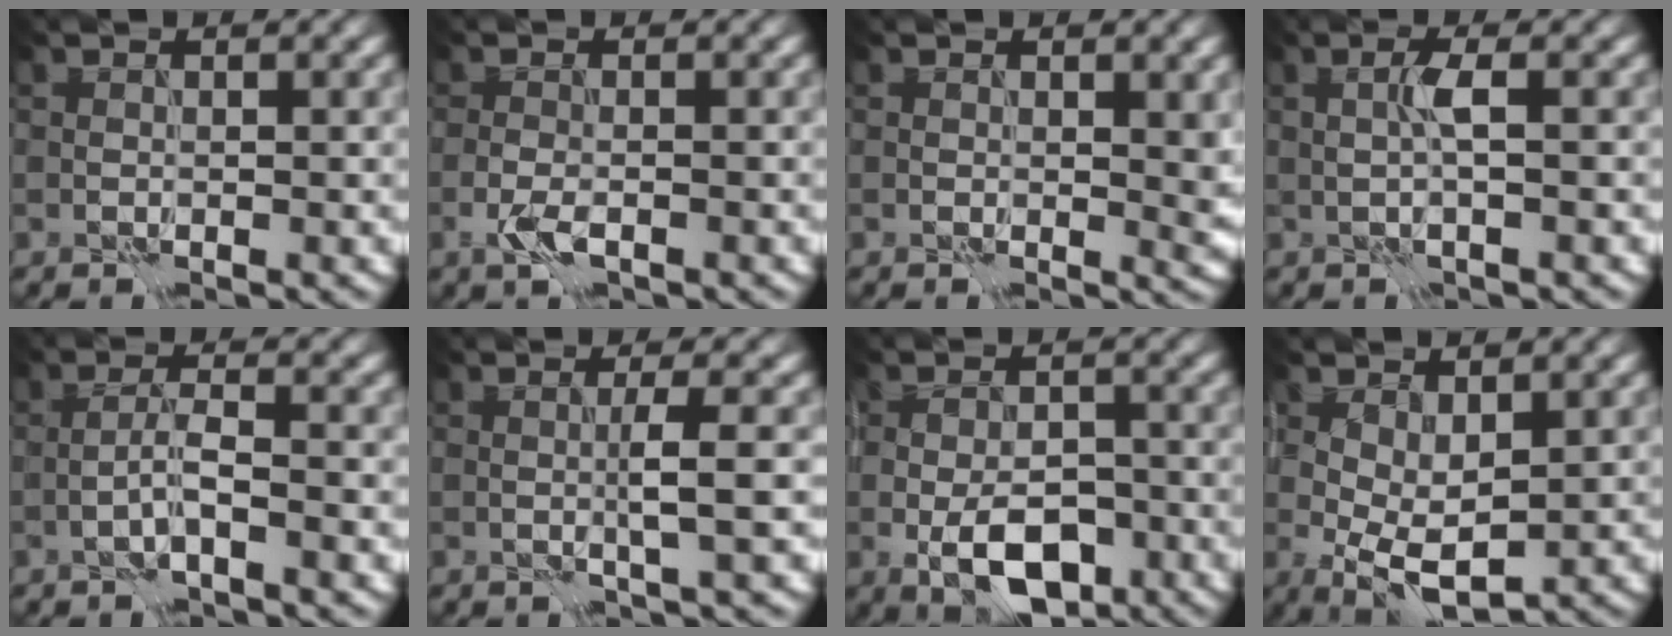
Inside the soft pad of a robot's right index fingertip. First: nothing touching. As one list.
[{"total": 1.8, "force": [-1.0, 0.4, 1.4], "torque": [-0.035, -0.003, -0.021]}, {"total": 2.4, "force": [0.1, 1.1, 2.1], "torque": [-0.023, -0.004, 0.001]}, {"total": 1.4, "force": [0.3, -0.6, 1.2], "torque": [-0.027, 0.005, 0.007]}, {"total": 2.2, "force": [-1.0, -0.2, 1.9], "torque": [-0.038, 0.010, -0.023]}, {"total": 2.1, "force": [0.0, -0.4, 2.1], "torque": [-0.040, 0.000, -0.003]}, {"total": 6.1, "force": [-2.7, 3.0, 4.7], "torque": [-0.079, -0.005, -0.046]}, {"total": 4.6, "force": [-0.4, 2.1, 4.1], "torque": [-0.088, -0.006, -0.002]}]